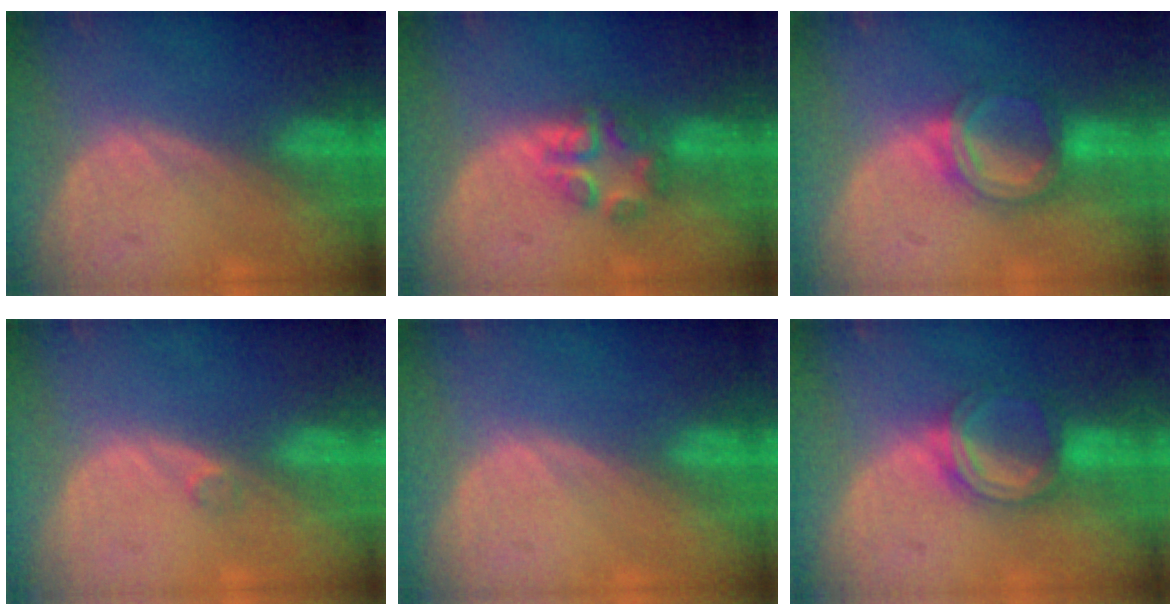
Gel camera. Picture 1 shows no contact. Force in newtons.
{"total": 6.0, "press": 5.2, "slide": 3.1}
{"total": 6.2, "press": 5.7, "slide": 2.6}
{"total": 0.9, "press": 0.8, "slide": 0.5}
{"total": 0.0}
{"total": 5.4, "press": 5.3, "slide": 0.8}